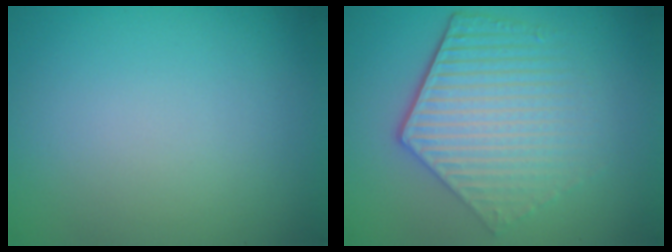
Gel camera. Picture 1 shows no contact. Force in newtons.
{"total": 5.7, "press": 4.2, "slide": 3.8}